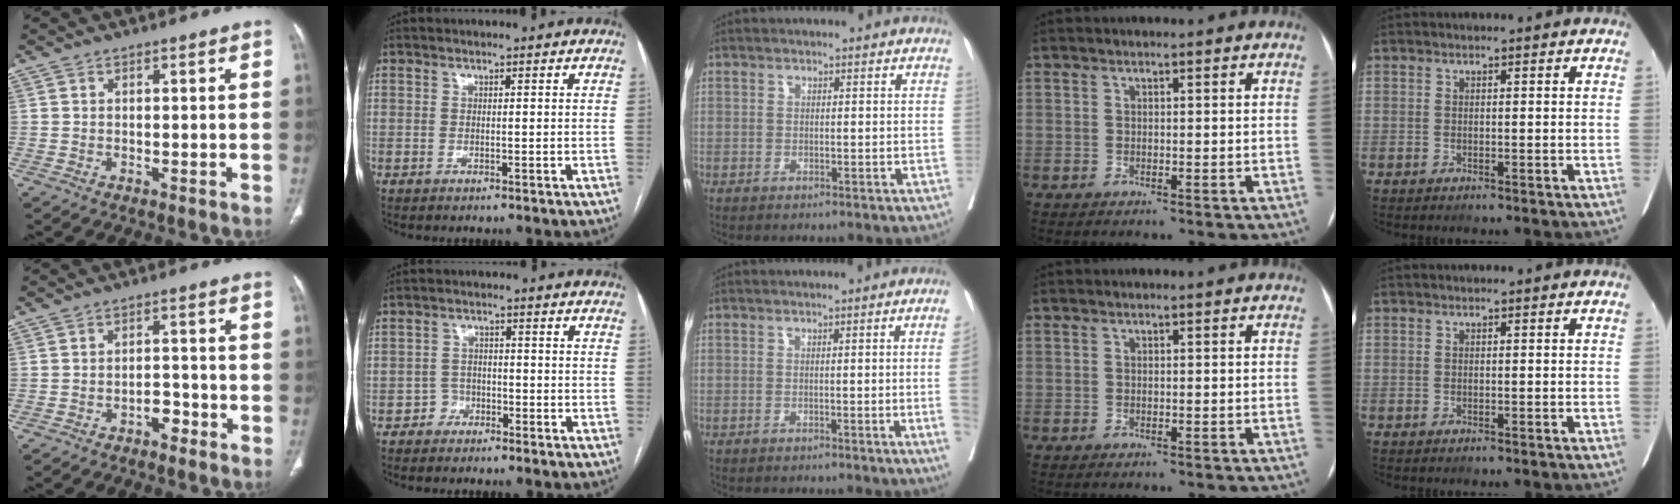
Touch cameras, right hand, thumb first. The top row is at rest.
{"thumb": {"total": 3.2, "force": [-2.0, 1.8, 1.7], "torque": [-0.015, 0.019, -0.028]}, "index": {"total": 2.3, "force": [-1.4, 1.8, -0.1], "torque": [0.004, 0.010, -0.033]}, "middle": {"total": 4.4, "force": [-0.8, -1.2, 4.1], "torque": [-0.050, -0.005, -0.010]}}